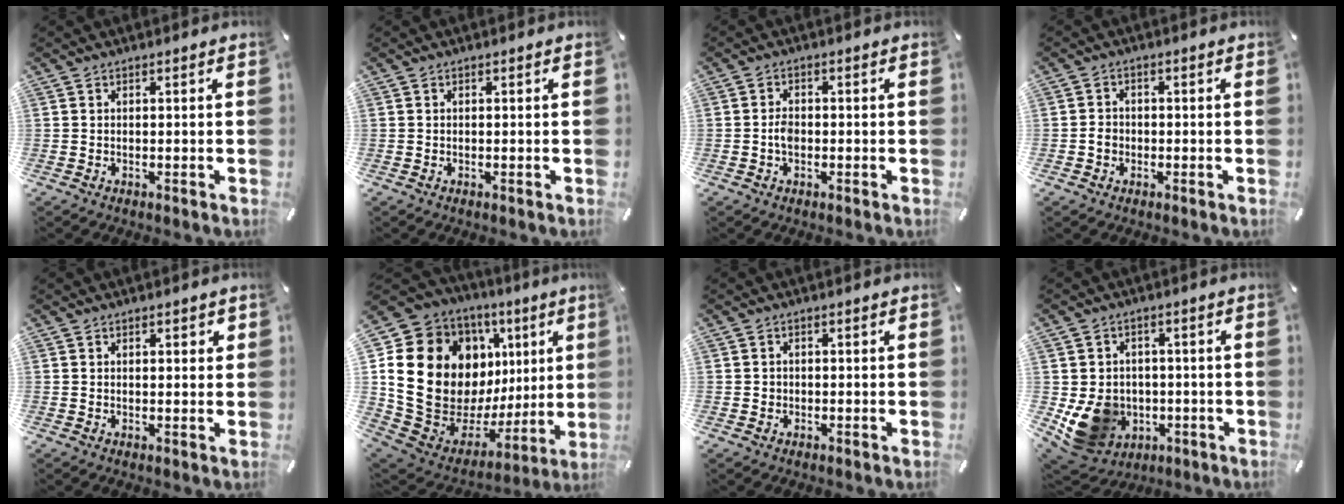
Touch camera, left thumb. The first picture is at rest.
{"total": 0.0}
{"total": 2.6, "force": [-0.7, 1.6, 2.0], "torque": [-0.038, 0.006, -0.013]}
{"total": 2.8, "force": [-0.8, 2.4, 1.1], "torque": [-0.021, 0.006, -0.016]}
{"total": 1.5, "force": [0.8, 0.9, 0.7], "torque": [-0.007, 0.001, 0.012]}
{"total": 24.2, "force": [4.7, 17.8, 15.8], "torque": [-0.272, -0.080, 0.128]}
{"total": 1.2, "force": [0.0, 1.1, 0.2], "torque": [-0.005, 0.006, -0.003]}
{"total": 12.1, "force": [-1.9, 10.7, 5.2], "torque": [-0.118, -0.003, -0.026]}